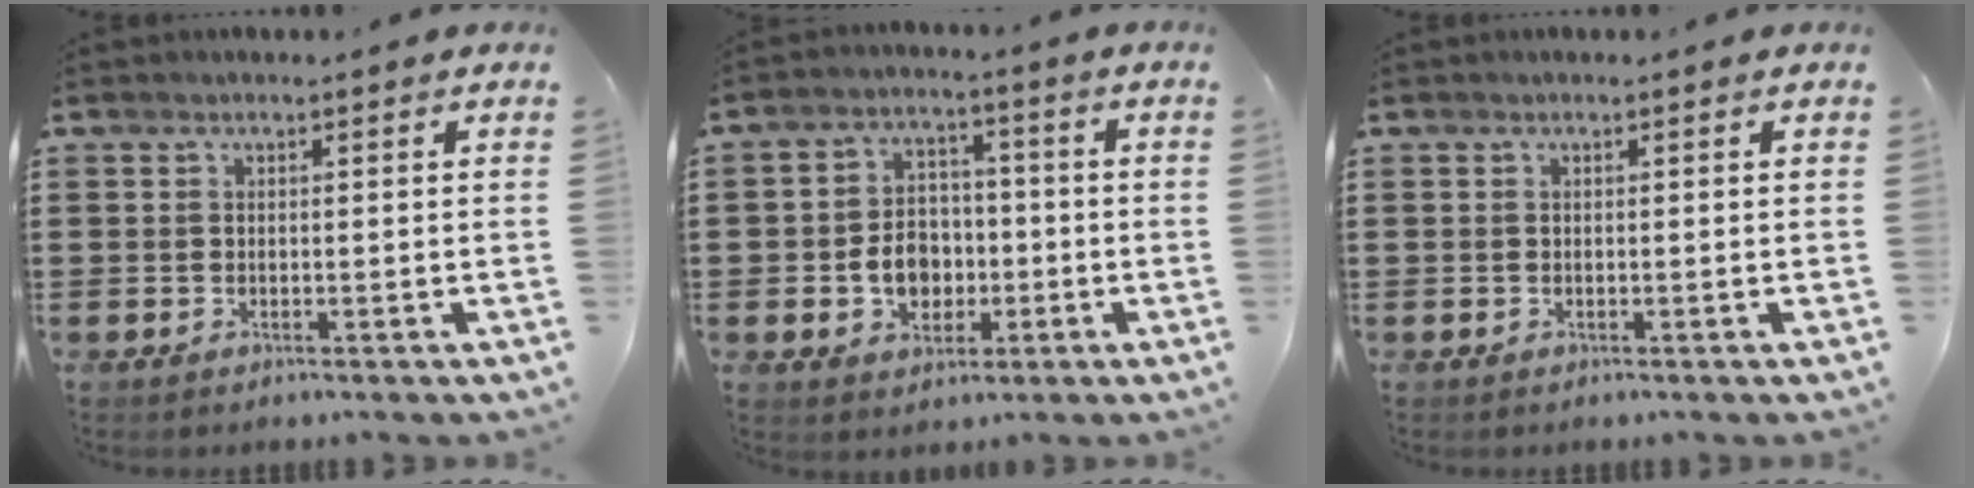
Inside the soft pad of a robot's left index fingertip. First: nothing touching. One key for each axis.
{"total": 6.7, "fx": -1.3, "fy": 5.4, "fz": 3.7, "tx": -0.076, "ty": 0.009, "tz": -0.025}
{"total": 0.0}